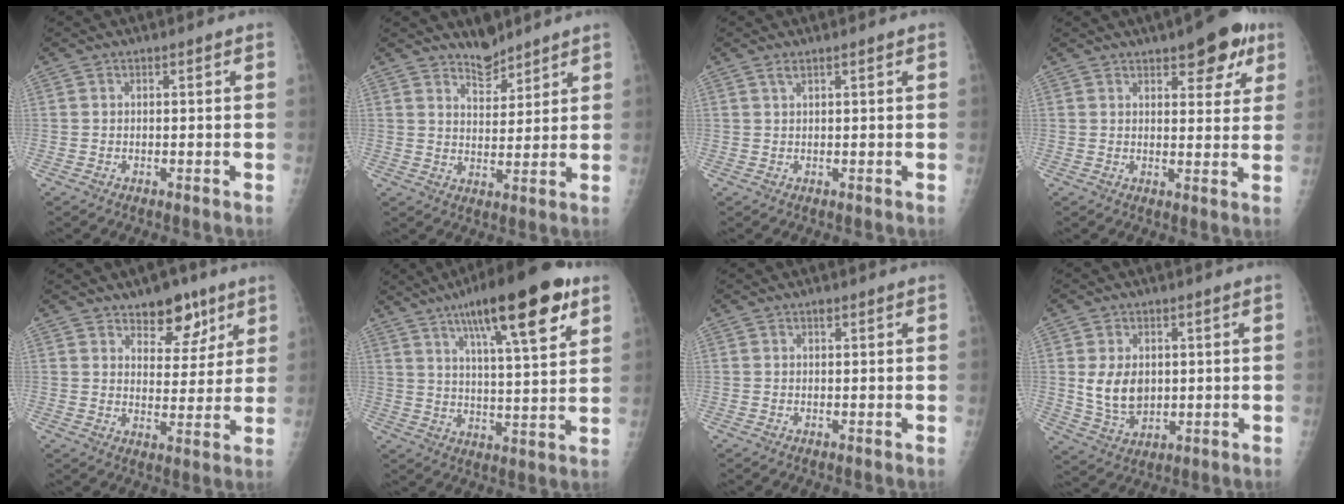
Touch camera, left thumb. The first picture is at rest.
{"total": 5.0, "force": [4.4, 1.9, 1.1], "torque": [0.001, -0.039, 0.079]}
{"total": 0.9, "force": [0.6, 0.1, 0.7], "torque": [-0.013, 0.003, 0.014]}
{"total": 9.0, "force": [5.1, 3.7, 6.4], "torque": [-0.051, -0.019, 0.062]}
{"total": 8.8, "force": [5.8, 4.9, 4.5], "torque": [-0.024, -0.033, 0.085]}
{"total": 19.1, "force": [10.4, 4.3, 15.5], "torque": [-0.218, -0.030, 0.159]}
{"total": 0.8, "force": [0.5, 0.4, 0.5], "torque": [-0.005, -0.002, 0.006]}
{"total": 7.8, "force": [0.9, 5.6, 5.3], "torque": [-0.072, -0.013, 0.031]}